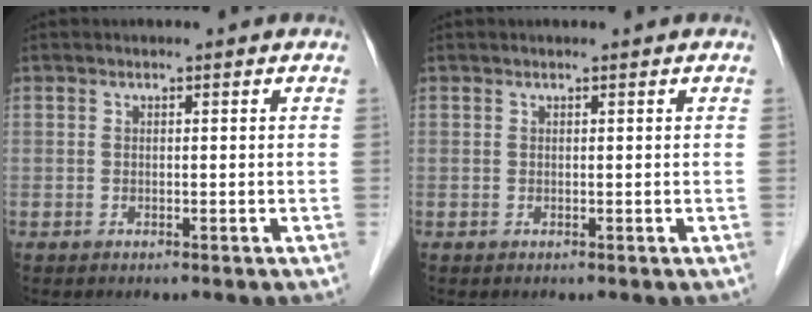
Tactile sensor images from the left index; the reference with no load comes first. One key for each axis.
{"total": 0.0}